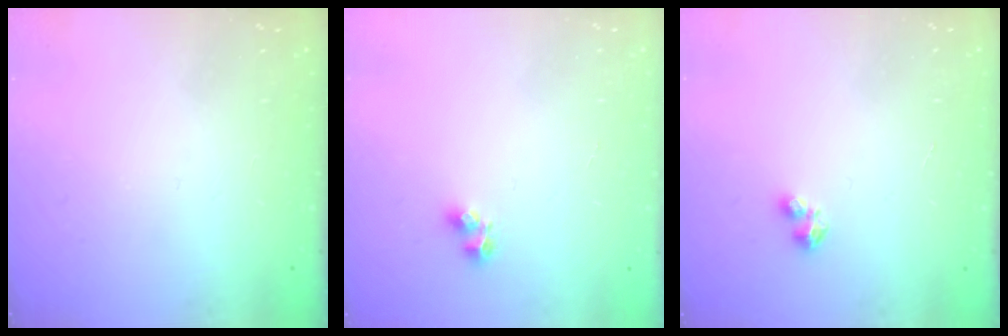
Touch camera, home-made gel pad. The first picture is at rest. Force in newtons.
{"total": 4.4, "press": 4.3, "slide": 0.8}
{"total": 2.4, "press": 2.4, "slide": 0.4}